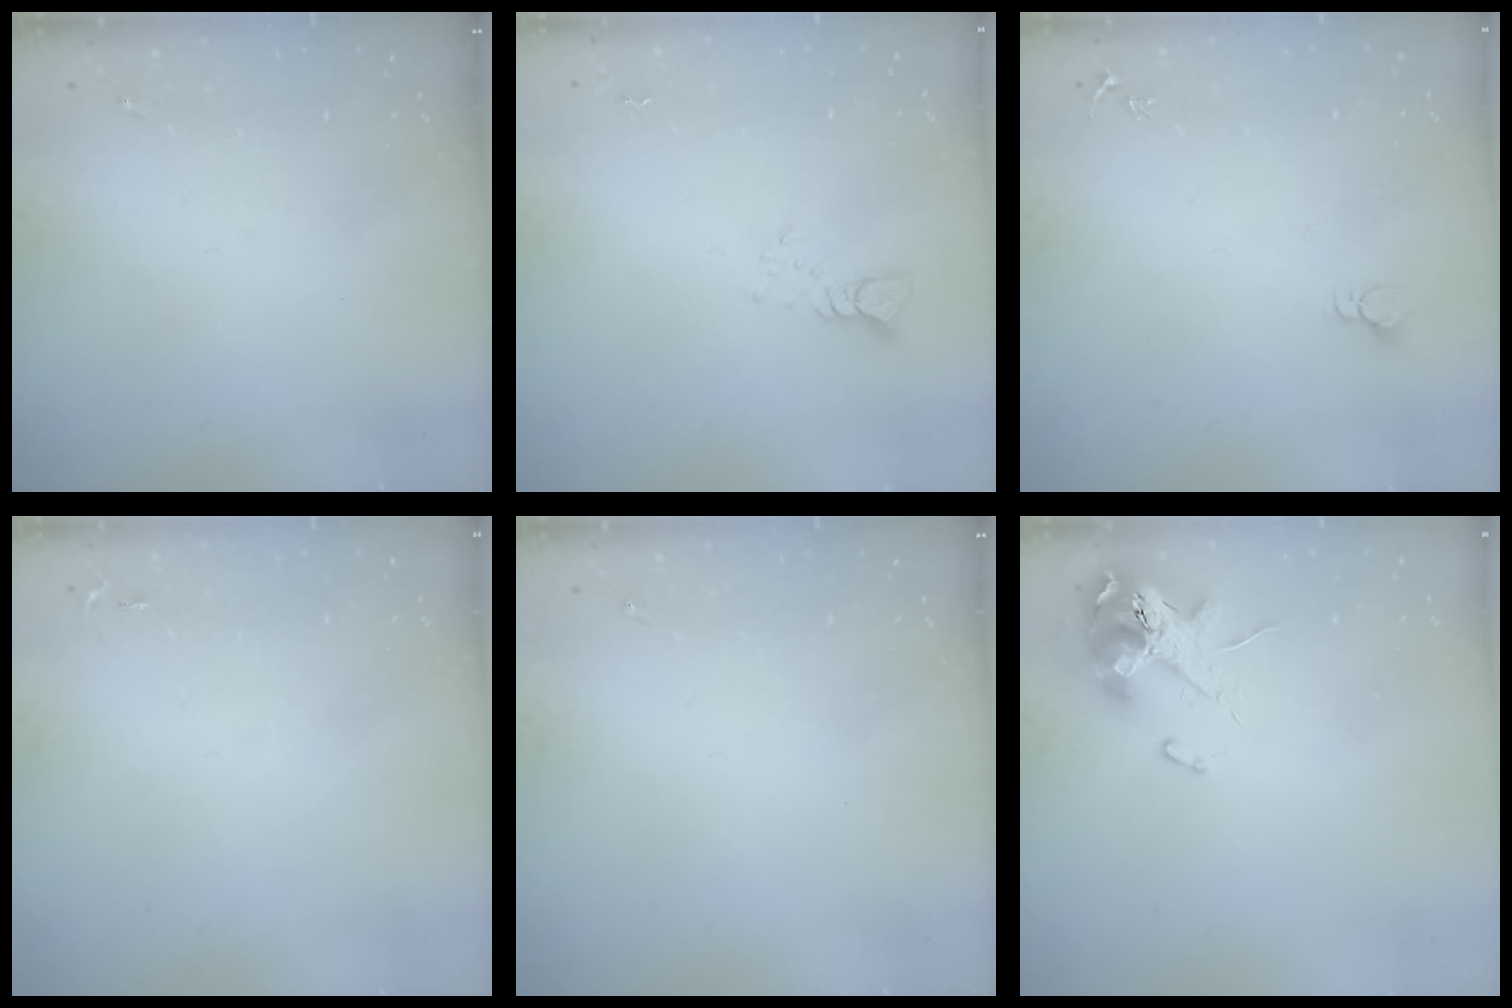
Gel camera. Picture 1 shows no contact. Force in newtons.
{"total": 3.9, "press": 3.8, "slide": 0.3}
{"total": 2.7, "press": 2.7, "slide": 0.2}
{"total": 2.6, "press": 2.6, "slide": 0.4}
{"total": 0.0}
{"total": 11.9, "press": 11.8, "slide": 1.5}